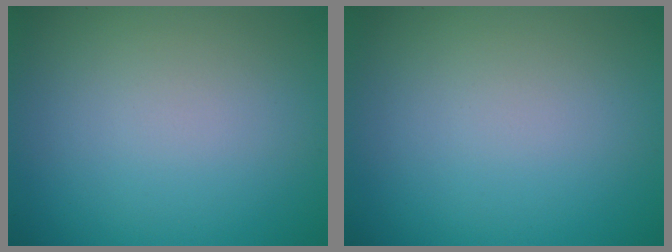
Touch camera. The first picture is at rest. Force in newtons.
{"total": 0.0}